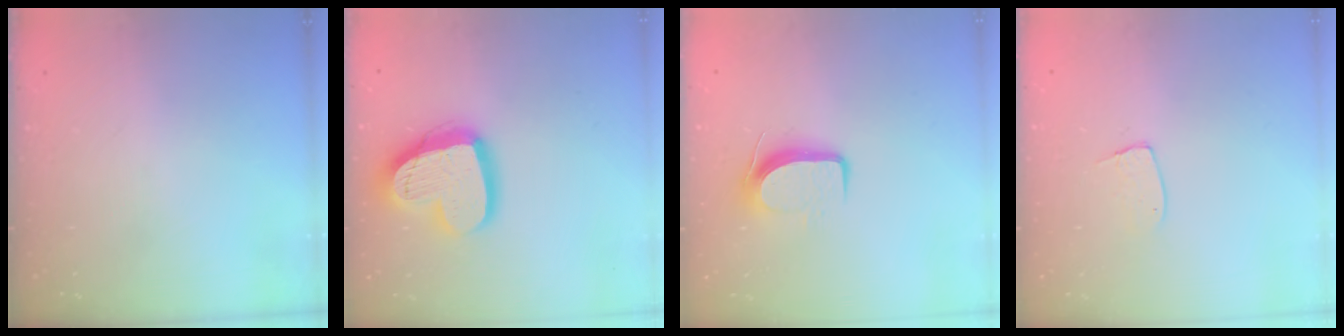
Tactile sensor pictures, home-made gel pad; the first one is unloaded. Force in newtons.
{"total": 18.4, "press": 18.3, "slide": 1.6}
{"total": 8.7, "press": 8.6, "slide": 1.2}
{"total": 5.2, "press": 5.2, "slide": 0.3}